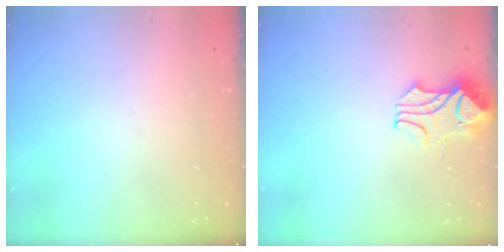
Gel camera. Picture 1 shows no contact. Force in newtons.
{"total": 2.3, "press": 2.1, "slide": 0.8}